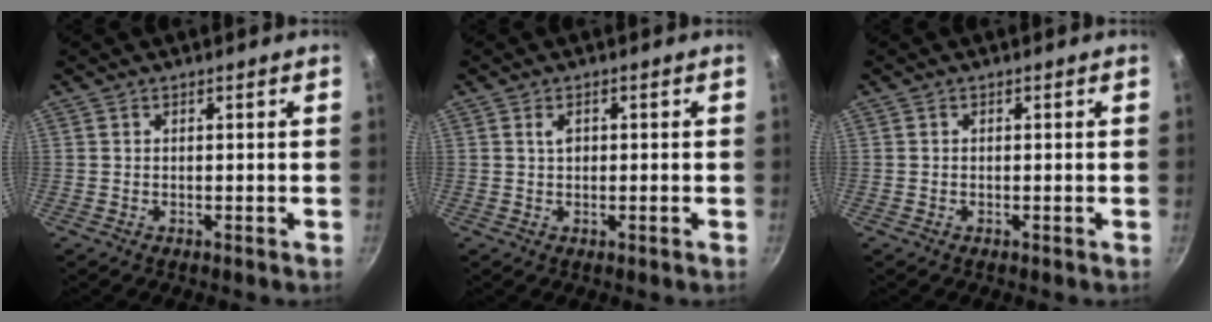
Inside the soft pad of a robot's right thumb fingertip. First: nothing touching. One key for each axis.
{"total": 1.9, "fx": 0.3, "fy": 1.1, "fz": 1.5, "tx": -0.024, "ty": 0.004, "tz": 0.003}
{"total": 0.0}